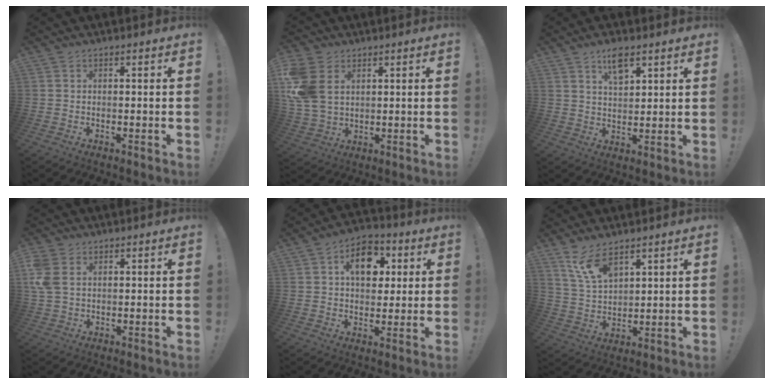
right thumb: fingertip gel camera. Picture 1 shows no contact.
{"total": 12.7, "force": [3.6, 9.1, 8.1], "torque": [-0.170, -0.009, 0.074]}
{"total": 6.7, "force": [4.3, 2.6, 4.4], "torque": [-0.074, -0.016, 0.074]}
{"total": 6.3, "force": [2.0, 4.3, 4.2], "torque": [-0.094, -0.003, 0.040]}
{"total": 12.2, "force": [3.6, 8.6, 7.9], "torque": [-0.098, 0.001, 0.062]}
{"total": 9.4, "force": [6.8, 3.5, 5.5], "torque": [-0.106, -0.034, 0.128]}